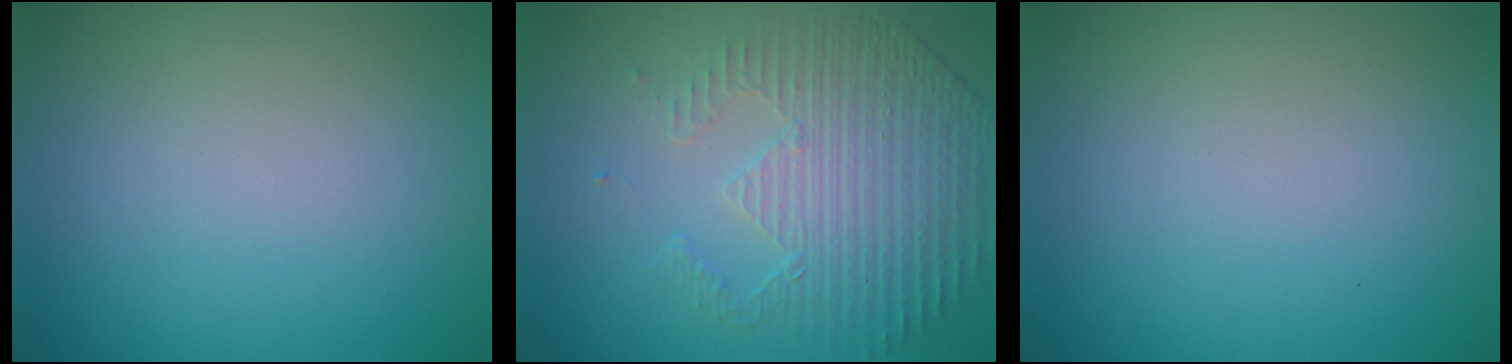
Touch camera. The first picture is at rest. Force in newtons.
{"total": 4.6, "press": 3.5, "slide": 3.0}
{"total": 0.0}